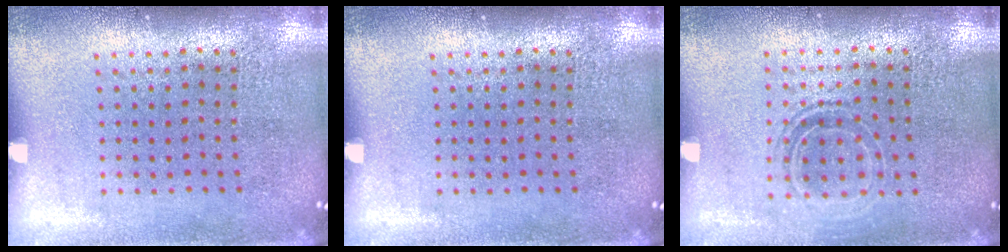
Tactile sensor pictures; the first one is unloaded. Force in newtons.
{"total": 0.0}
{"total": 1.4, "press": 1.2, "slide": 0.8}